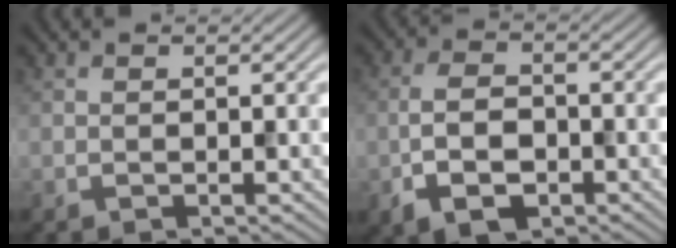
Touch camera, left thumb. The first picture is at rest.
{"total": 5.5, "force": [-2.3, 3.0, 4.0], "torque": [-0.083, -0.003, -0.049]}